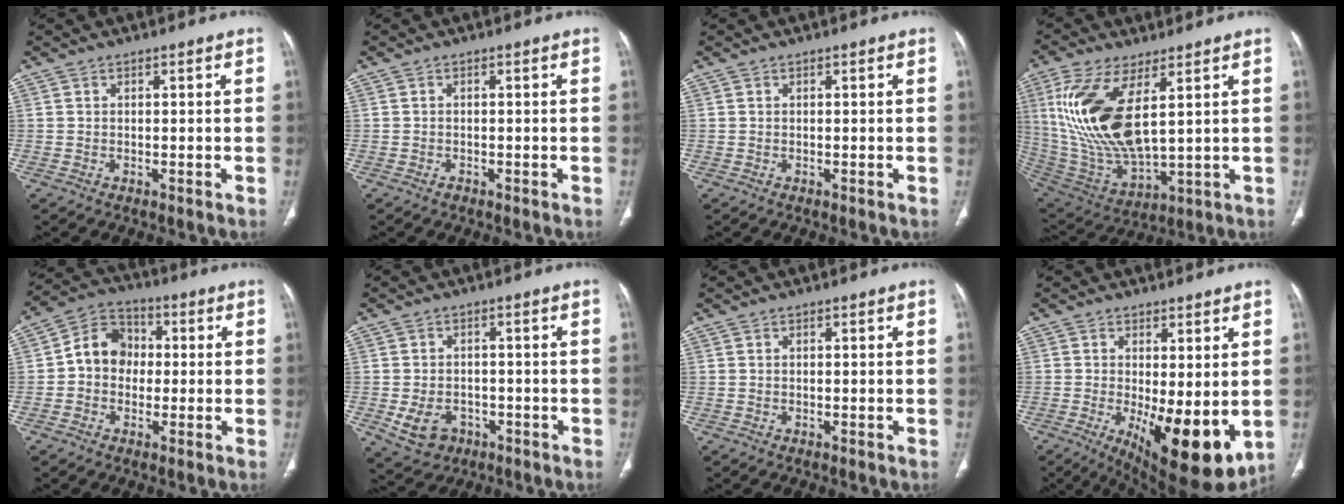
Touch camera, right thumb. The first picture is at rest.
{"total": 0.7, "force": [-0.4, 0.4, 0.2], "torque": [-0.003, 0.001, -0.008]}
{"total": 0.0}
{"total": 19.0, "force": [5.4, 7.9, 16.4], "torque": [-0.343, -0.027, 0.120]}
{"total": 9.1, "force": [-0.1, 7.8, 4.8], "torque": [-0.055, 0.029, -0.017]}
{"total": 6.5, "force": [-2.3, 5.1, 3.2], "torque": [-0.051, 0.015, -0.025]}
{"total": 0.0}
{"total": 14.4, "force": [-2.6, 5.2, 13.1], "torque": [-0.189, -0.032, -0.019]}